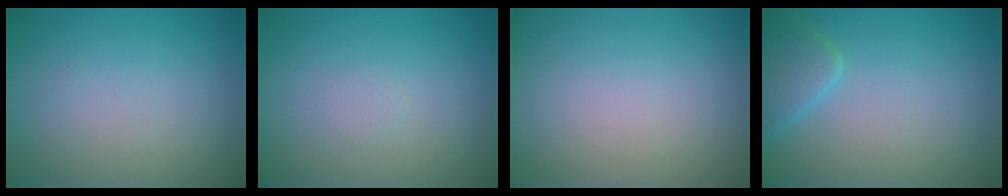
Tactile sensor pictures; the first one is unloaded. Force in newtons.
{"total": 0.7, "press": 0.7, "slide": 0.0}
{"total": 0.0}
{"total": 2.7, "press": 2.7, "slide": 0.2}